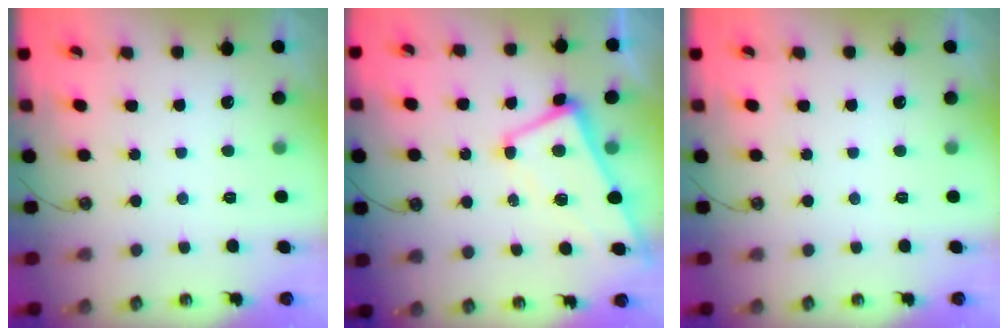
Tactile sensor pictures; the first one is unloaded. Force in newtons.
{"total": 1.3, "press": 1.1, "slide": 0.7}
{"total": 0.0}